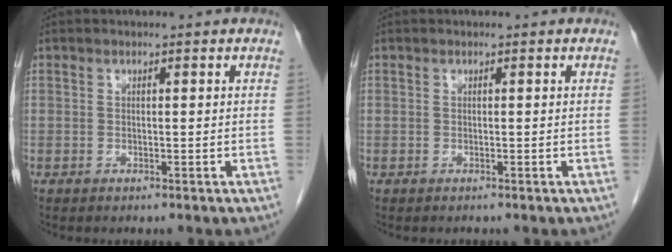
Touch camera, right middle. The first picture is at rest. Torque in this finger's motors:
{"motor_torque": [-0.14, 0.01, -0.07, -0.03]}